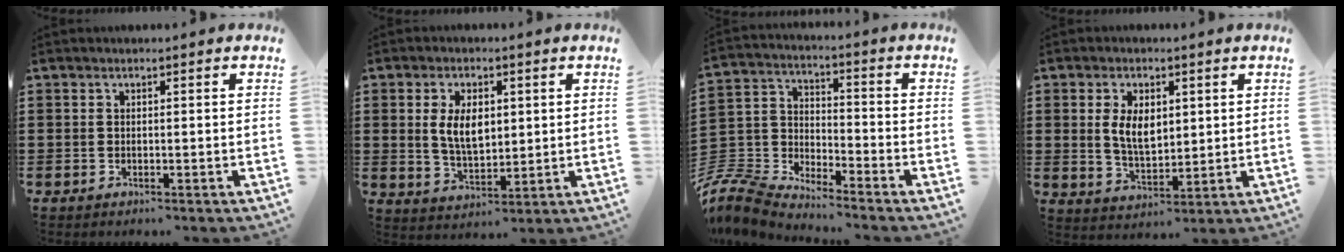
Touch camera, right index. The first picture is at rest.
{"total": 6.3, "force": [1.1, 3.5, 5.1], "torque": [-0.091, 0.006, 0.014]}
{"total": 6.9, "force": [-6.7, 1.3, 1.0], "torque": [-0.064, -0.011, -0.147]}
{"total": 5.9, "force": [1.2, 3.5, 4.6], "torque": [-0.090, 0.009, 0.018]}